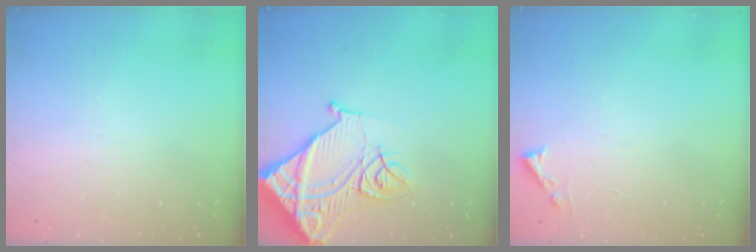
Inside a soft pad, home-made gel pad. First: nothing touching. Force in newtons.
{"total": 16.9, "press": 16.8, "slide": 2.1}
{"total": 3.6, "press": 3.6, "slide": 0.5}